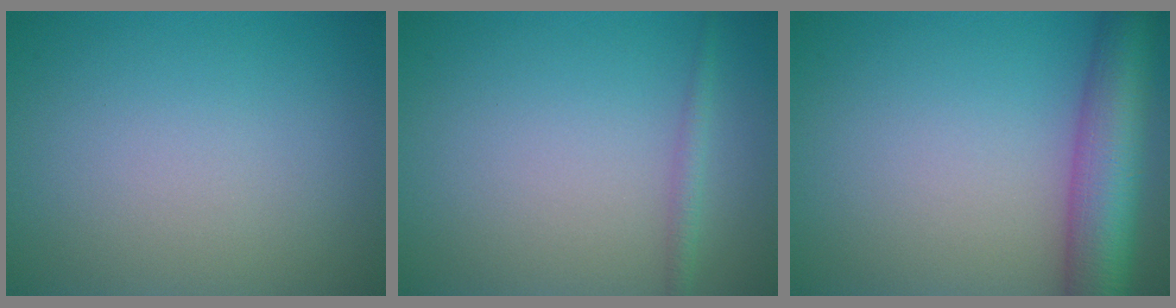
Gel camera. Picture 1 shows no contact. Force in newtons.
{"total": 1.2, "press": 1.2, "slide": 0.1}
{"total": 8.4, "press": 8.4, "slide": 0.3}